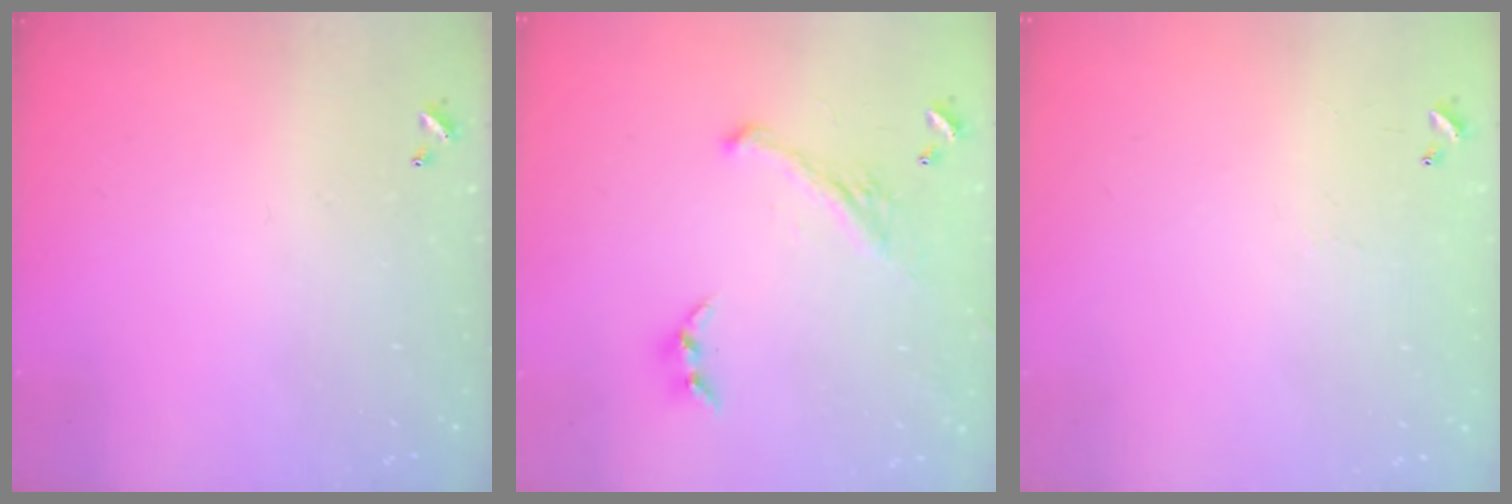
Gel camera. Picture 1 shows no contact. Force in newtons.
{"total": 1.7, "press": 1.0, "slide": 1.3}
{"total": 7.5, "press": 7.4, "slide": 0.7}